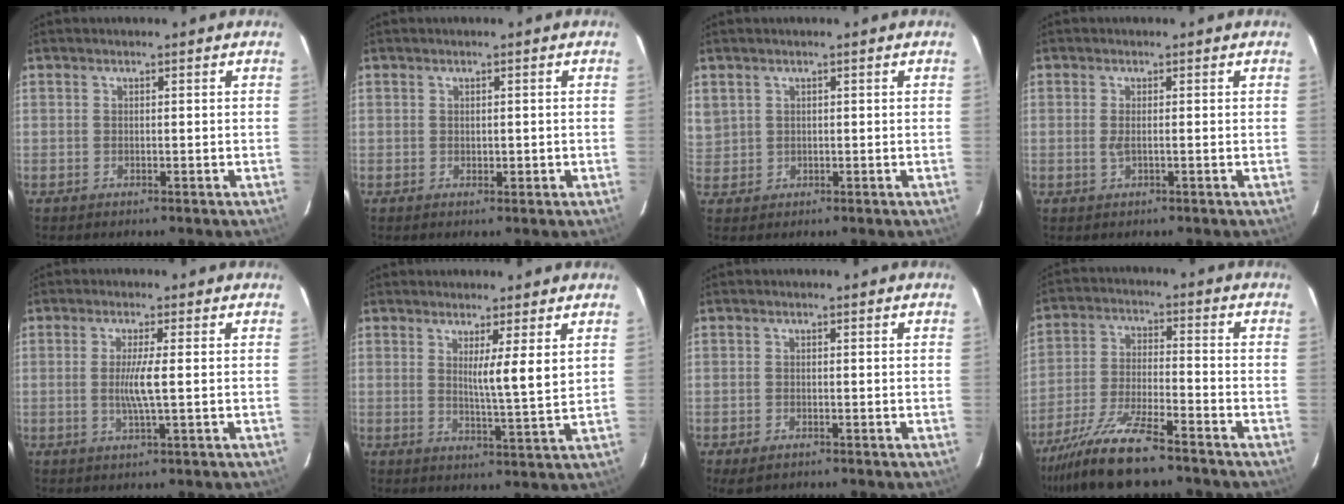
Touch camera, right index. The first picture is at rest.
{"total": 0.9, "force": [0.0, 0.6, 0.6], "torque": [-0.007, -0.001, 0.002]}
{"total": 3.6, "force": [1.6, 3.1, 0.7], "torque": [-0.024, 0.009, 0.041]}
{"total": 1.4, "force": [-0.2, 0.3, 1.4], "torque": [-0.031, -0.003, -0.003]}
{"total": 4.1, "force": [-0.1, -0.4, 4.1], "torque": [-0.085, -0.008, -0.002]}
{"total": 5.1, "force": [2.1, -0.4, 4.6], "torque": [-0.077, -0.015, 0.036]}
{"total": 2.5, "force": [-1.6, 1.3, 1.4], "torque": [-0.030, -0.006, -0.017]}
{"total": 11.8, "force": [-9.4, 1.1, 7.1], "torque": [-0.137, -0.022, -0.168]}